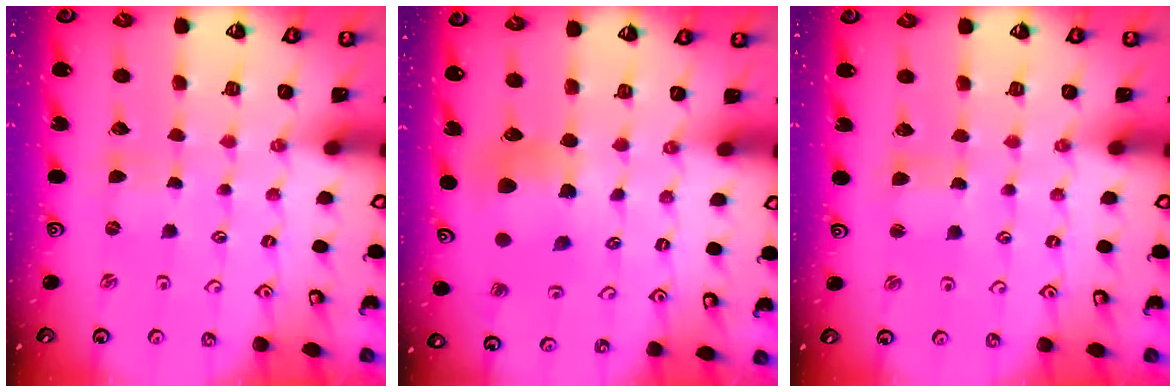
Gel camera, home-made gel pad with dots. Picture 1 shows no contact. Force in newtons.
{"total": 8.8, "press": 8.7, "slide": 0.6}
{"total": 1.8, "press": 1.8, "slide": 0.3}